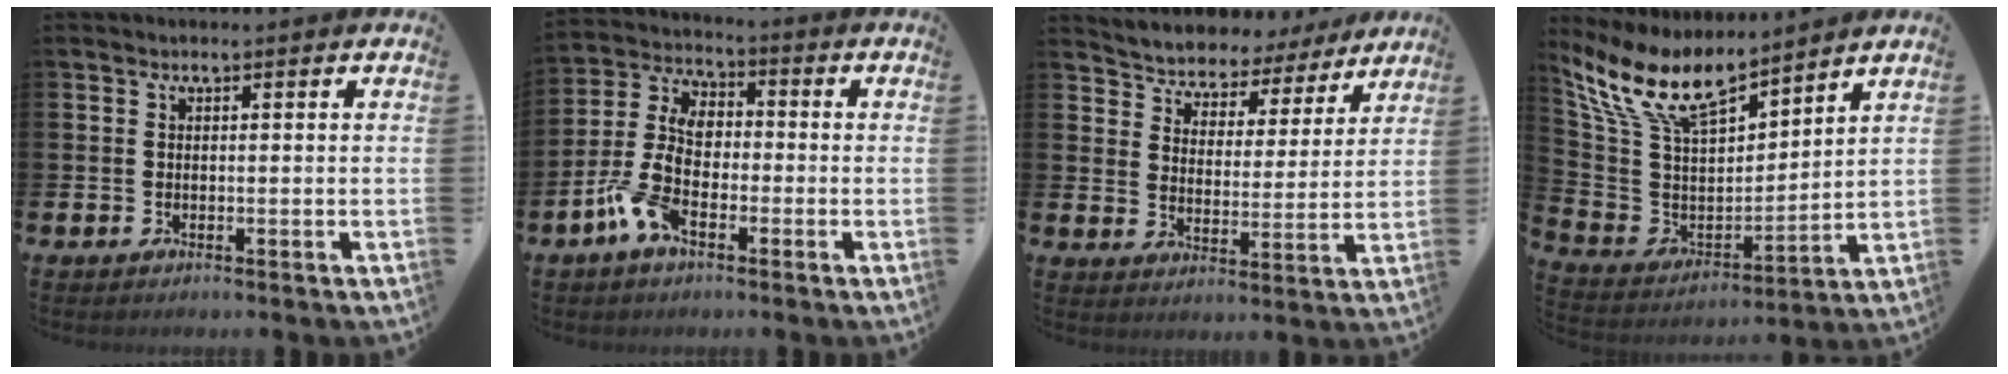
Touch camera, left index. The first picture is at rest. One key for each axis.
{"total": 8.4, "fx": -2.6, "fy": 4.6, "fz": 6.5, "tx": -0.155, "ty": -0.004, "tz": -0.054}
{"total": 4.6, "fx": 4.3, "fy": 1.4, "fz": -0.8, "tx": -0.016, "ty": -0.042, "tz": 0.071}
{"total": 10.4, "fx": 8.8, "fy": 3.4, "fz": 4.4, "tx": -0.131, "ty": -0.055, "tz": 0.157}